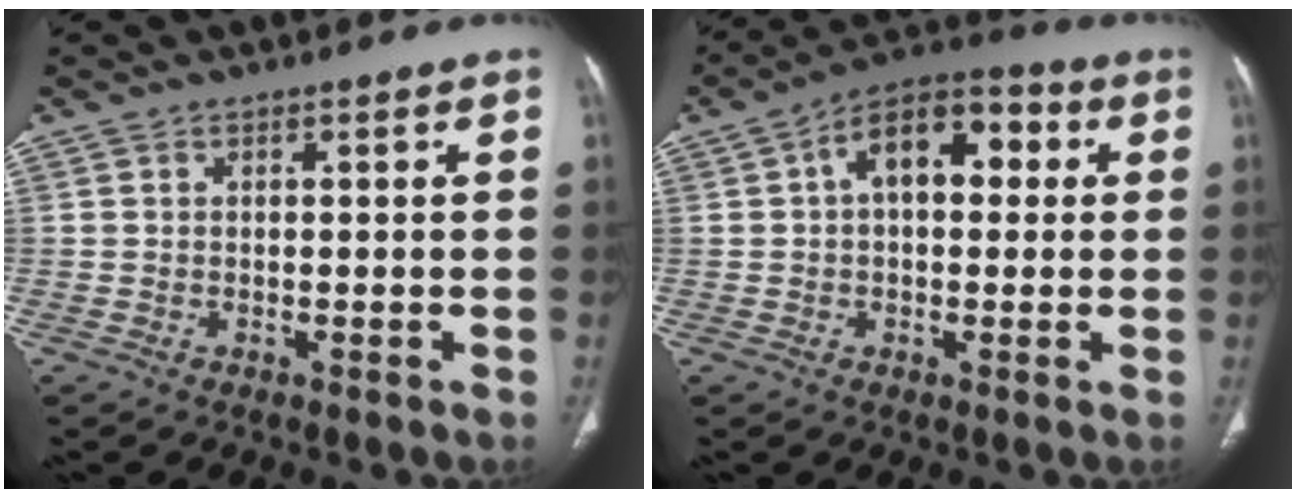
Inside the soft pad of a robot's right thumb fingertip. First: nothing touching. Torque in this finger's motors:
{"motor_torque": [1.16, 3.85, 0.59, -0.44, 0.10]}